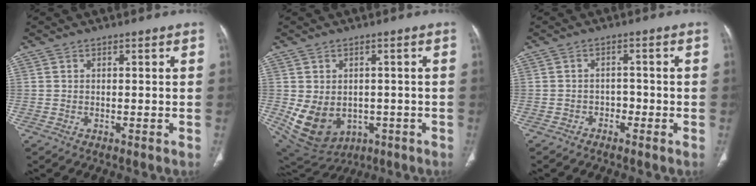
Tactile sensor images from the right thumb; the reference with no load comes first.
{"total": 12.5, "force": [-2.9, 9.8, 7.3], "torque": [-0.122, 0.006, -0.016]}
{"total": 2.2, "force": [-1.4, 1.6, 0.5], "torque": [-0.002, 0.015, -0.026]}